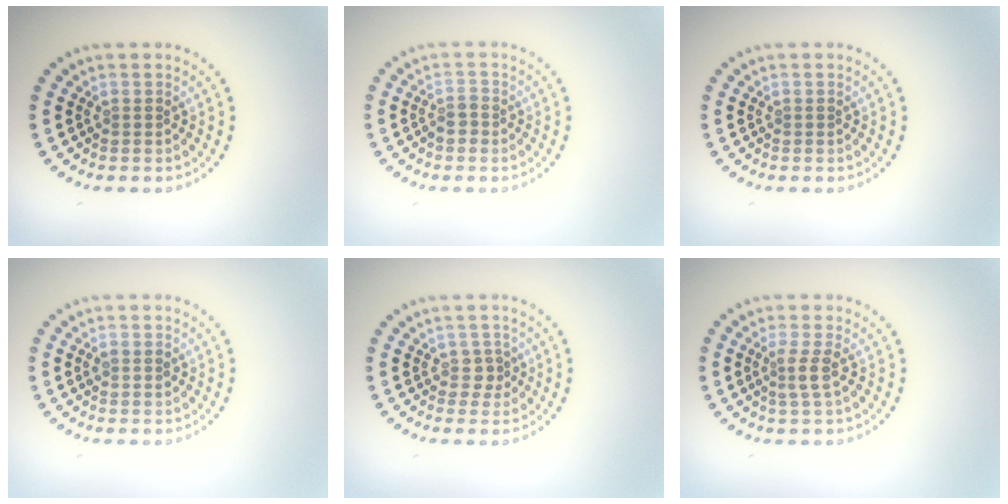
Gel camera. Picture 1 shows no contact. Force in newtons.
{"total": 1.5, "press": 1.3, "slide": 0.9}
{"total": 0.0}
{"total": 1.0, "press": 1.0, "slide": 0.1}
{"total": 1.2, "press": 1.0, "slide": 0.7}
{"total": 1.8, "press": 1.3, "slide": 1.2}